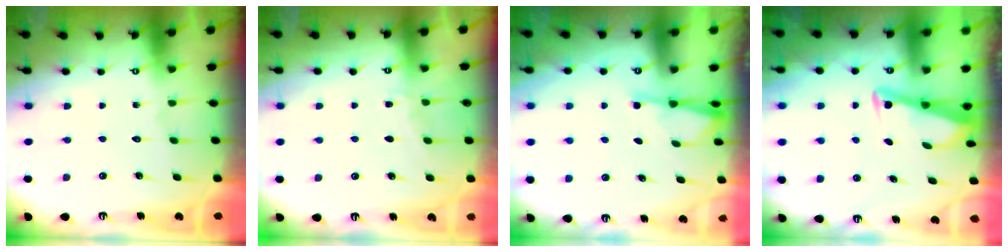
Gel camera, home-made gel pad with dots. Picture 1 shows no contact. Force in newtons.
{"total": 4.2, "press": 4.1, "slide": 0.6}
{"total": 1.9, "press": 1.9, "slide": 0.3}
{"total": 3.4, "press": 3.4, "slide": 0.4}